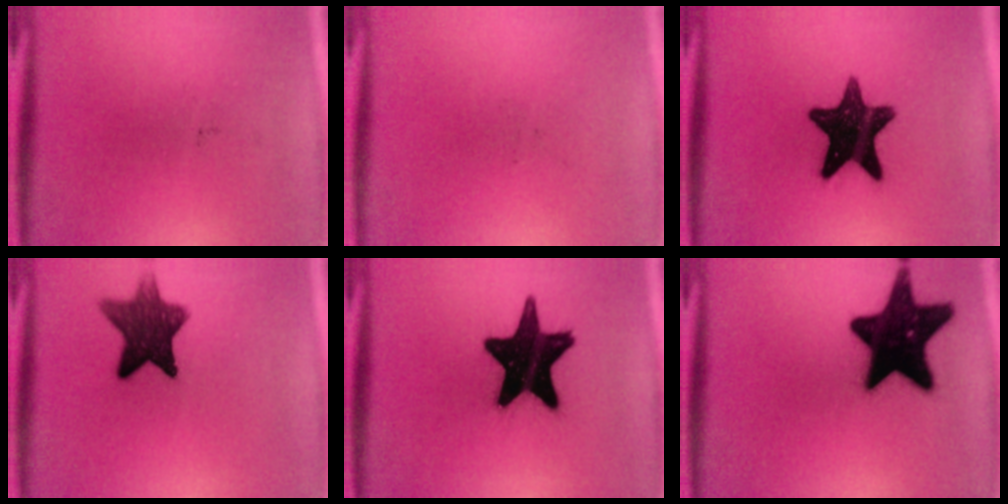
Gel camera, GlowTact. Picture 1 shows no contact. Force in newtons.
{"total": 0.0}
{"total": 15.1}
{"total": 10.4}
{"total": 19.3}
{"total": 19.4}